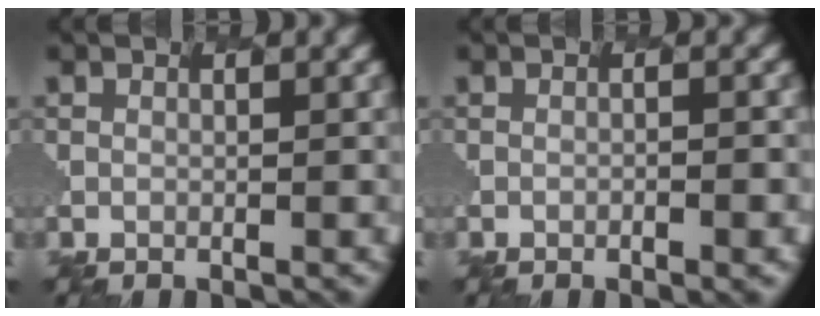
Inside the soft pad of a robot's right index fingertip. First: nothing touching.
{"total": 1.6, "force": [-0.5, 0.3, 1.4], "torque": [-0.023, 0.005, -0.003]}